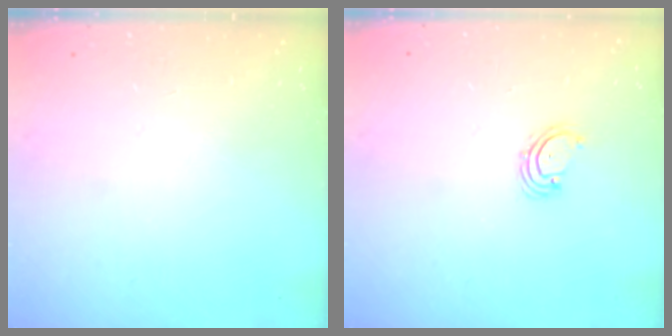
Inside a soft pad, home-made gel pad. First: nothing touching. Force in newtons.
{"total": 2.3, "press": 2.3, "slide": 0.5}